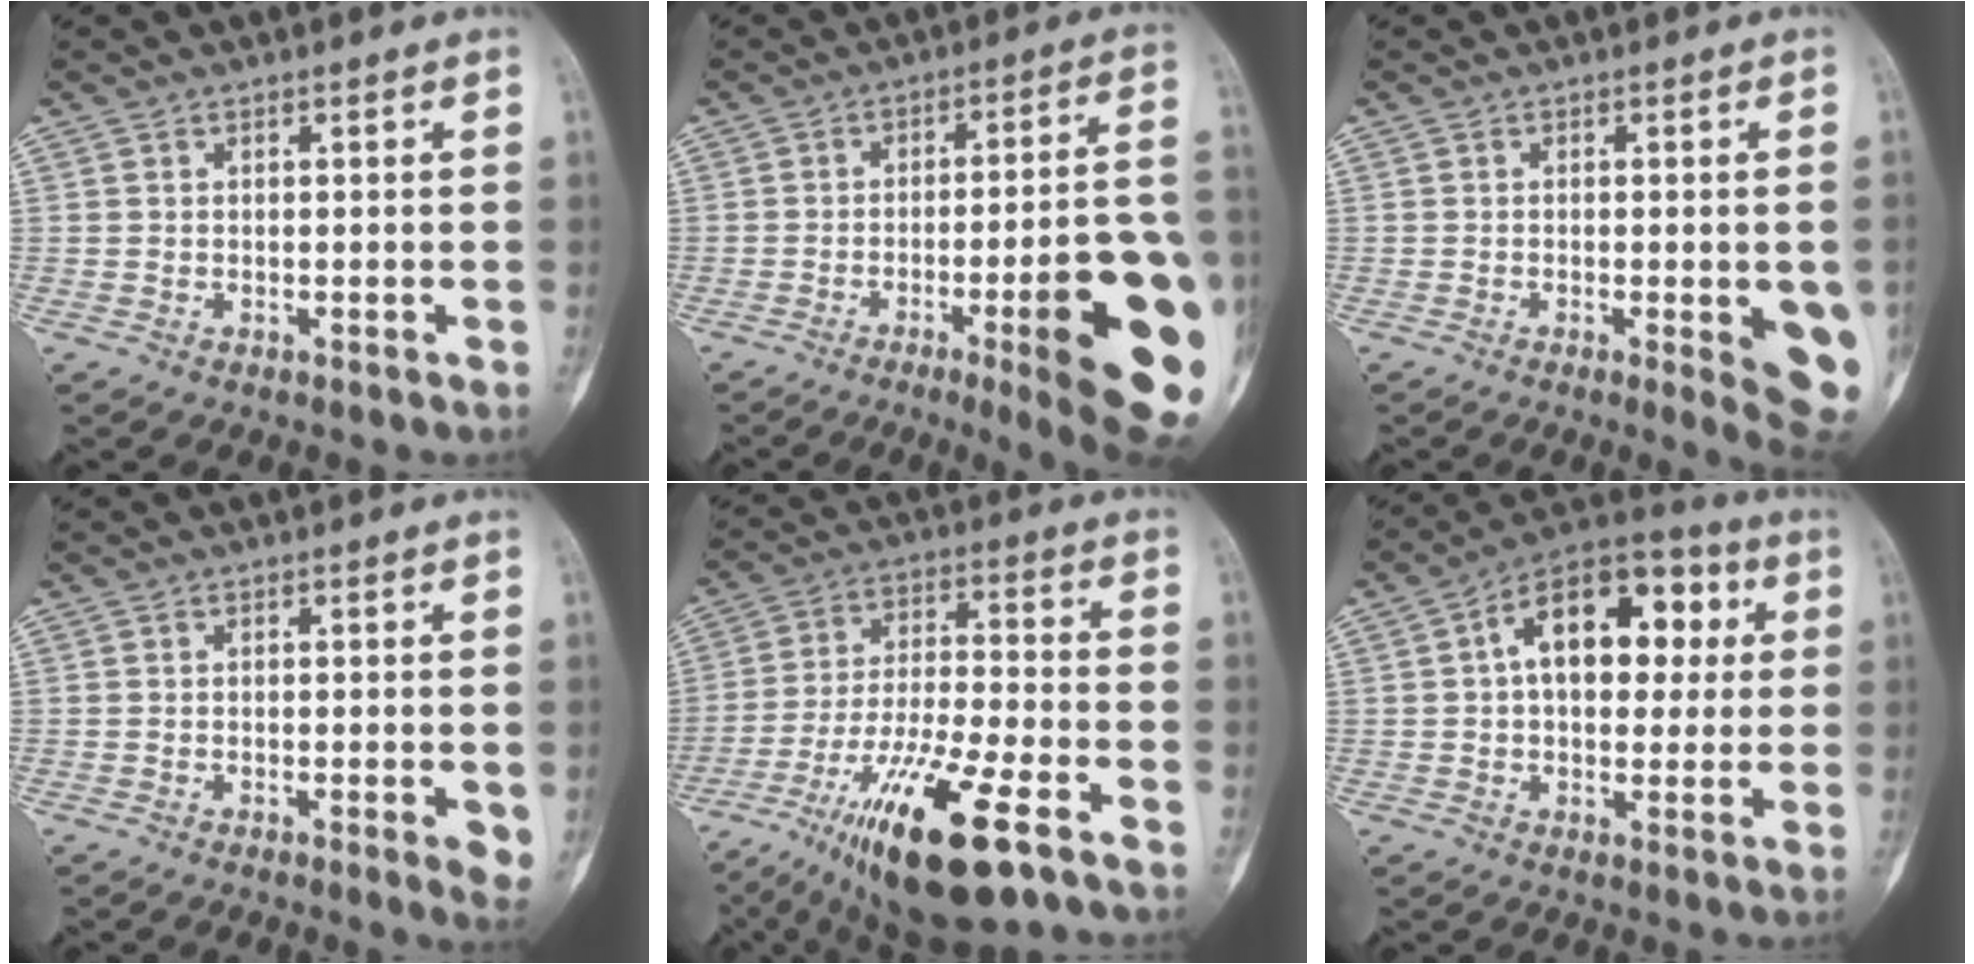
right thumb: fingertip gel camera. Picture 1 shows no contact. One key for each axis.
{"total": 21.8, "fx": -6.9, "fy": 4.0, "fz": 20.3, "tx": -0.217, "ty": 0.016, "tz": -0.082}
{"total": 8.8, "fx": -1.9, "fy": 2.3, "fz": 8.3, "tx": -0.088, "ty": -0.014, "tz": -0.019}
{"total": 3.0, "fx": -0.5, "fy": 0.7, "fz": 2.9, "tx": -0.041, "ty": -0.009, "tz": -0.009}
{"total": 19.5, "fx": -10.8, "fy": 4.5, "fz": 15.6, "tx": -0.316, "ty": 0.029, "tz": -0.187}
{"total": 16.9, "fx": 3.4, "fy": 10.2, "fz": 13.1, "tx": -0.158, "ty": 0.028, "tz": 0.041}